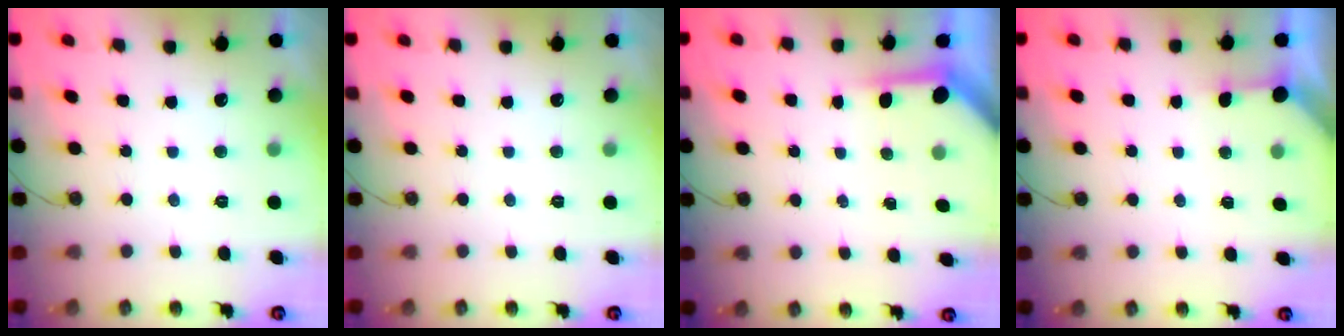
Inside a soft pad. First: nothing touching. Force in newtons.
{"total": 0.0}
{"total": 3.6, "press": 3.6, "slide": 0.3}
{"total": 2.3, "press": 2.3, "slide": 0.3}